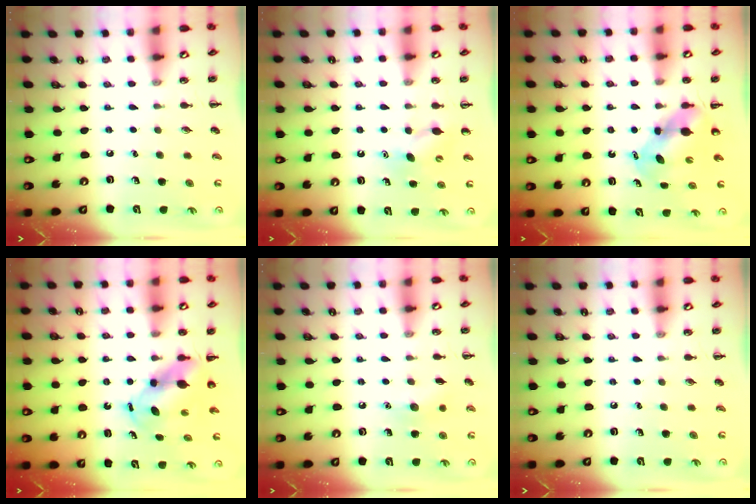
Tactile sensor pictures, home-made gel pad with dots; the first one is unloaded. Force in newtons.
{"total": 5.9, "press": 5.8, "slide": 1.5}
{"total": 5.1, "press": 5.1, "slide": 0.5}
{"total": 6.0, "press": 5.7, "slide": 1.9}
{"total": 7.4, "press": 7.1, "slide": 1.9}
{"total": 0.0}